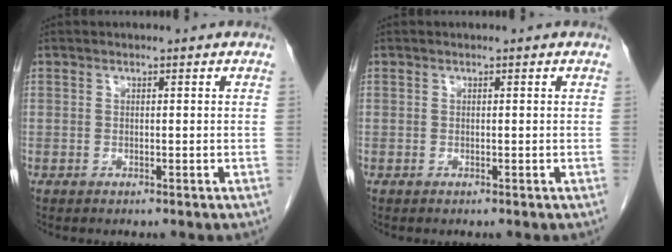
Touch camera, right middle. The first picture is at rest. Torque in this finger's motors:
{"motor_torque": [-0.14, 0.00, -0.04, 0.00]}